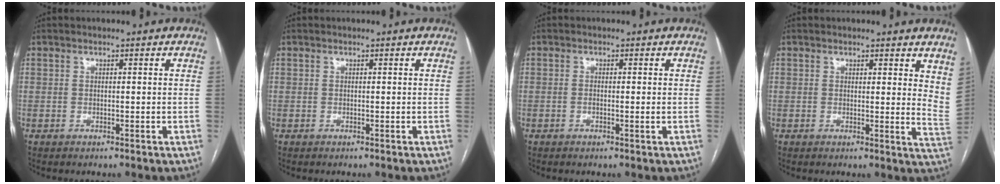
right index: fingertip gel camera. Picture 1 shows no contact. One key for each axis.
{"total": 0.0}
{"total": 1.4, "fx": -0.2, "fy": 0.1, "fz": 1.4, "tx": -0.024, "ty": -0.001, "tz": -0.002}
{"total": 7.2, "fx": 6.0, "fy": 2.1, "fz": 3.5, "tx": -0.035, "ty": -0.029, "tz": 0.047}